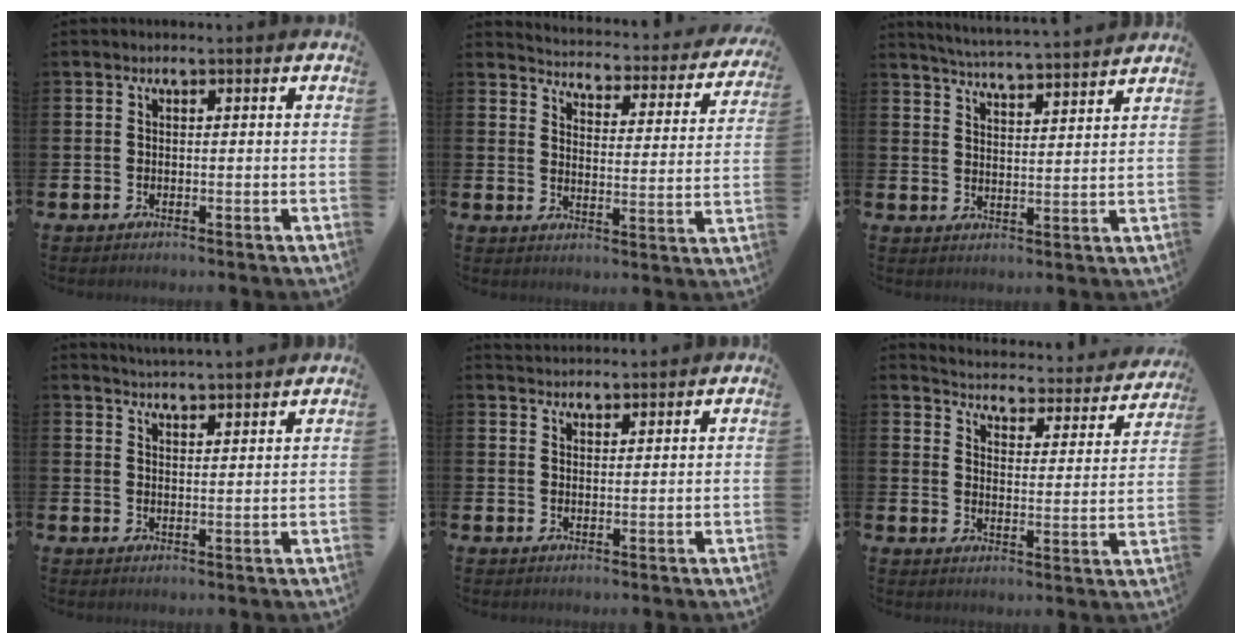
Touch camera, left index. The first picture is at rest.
{"total": 3.8, "force": [3.7, 0.7, 0.6], "torque": [-0.029, -0.041, 0.054]}
{"total": 5.0, "force": [5.0, -0.5, 0.6], "torque": [-0.031, -0.038, 0.086]}
{"total": 4.2, "force": [4.2, -0.4, -0.2], "torque": [-0.002, -0.026, 0.075]}
{"total": 2.7, "force": [2.7, 0.4, -0.1], "torque": [0.000, -0.011, 0.050]}
{"total": 4.0, "force": [3.8, 0.8, 0.6], "torque": [-0.030, -0.040, 0.057]}